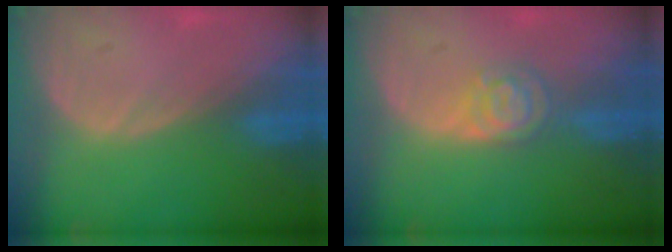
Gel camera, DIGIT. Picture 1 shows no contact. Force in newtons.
{"total": 4.6, "press": 3.9, "slide": 2.4}